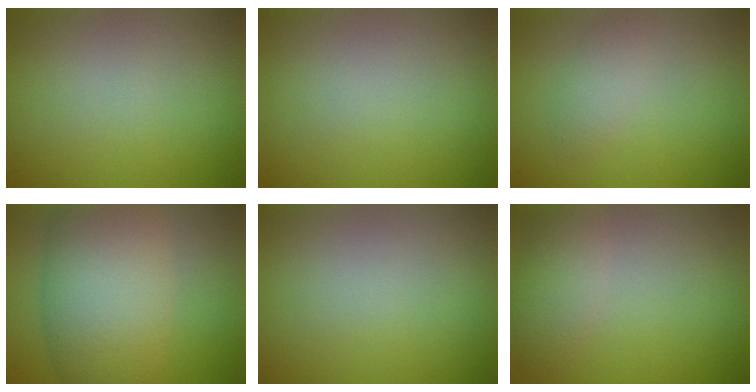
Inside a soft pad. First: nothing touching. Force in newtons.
{"total": 0.0}
{"total": 1.4, "press": 1.4, "slide": 0.1}
{"total": 9.7, "press": 9.7, "slide": 0.7}
{"total": 0.0}
{"total": 2.4, "press": 2.4, "slide": 0.1}